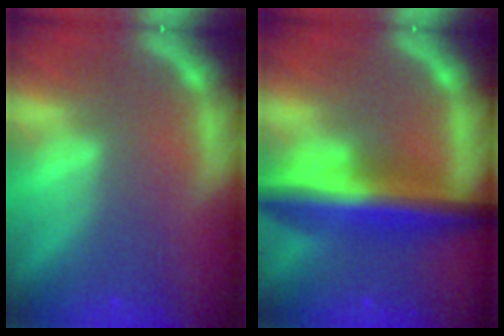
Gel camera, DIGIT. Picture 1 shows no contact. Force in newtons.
{"total": 8.0}